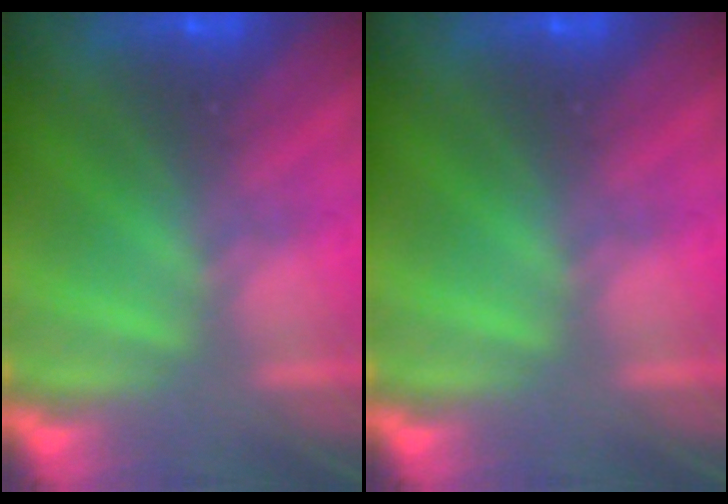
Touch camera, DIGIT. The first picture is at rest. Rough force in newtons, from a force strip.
{"total": 0.0}